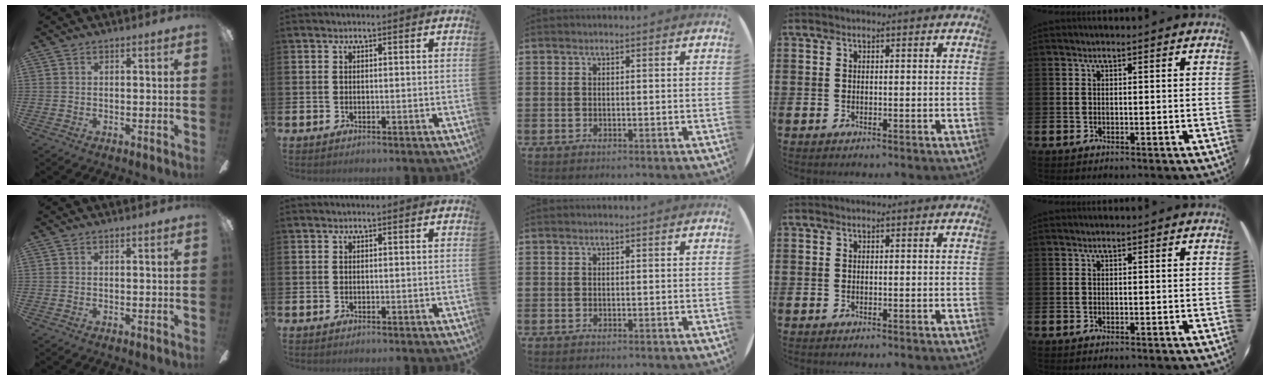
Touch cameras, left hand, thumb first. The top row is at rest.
{}